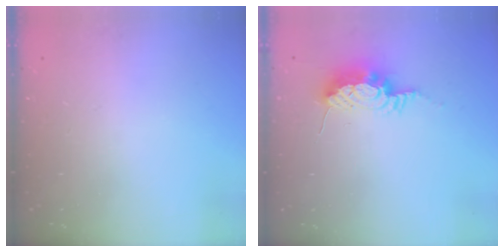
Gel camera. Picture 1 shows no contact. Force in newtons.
{"total": 8.4, "press": 8.4, "slide": 0.4}